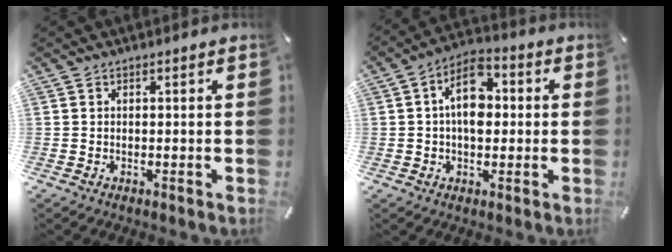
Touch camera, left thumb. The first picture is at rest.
{"total": 9.9, "force": [0.8, 6.5, 7.5], "torque": [-0.114, 0.006, 0.012]}